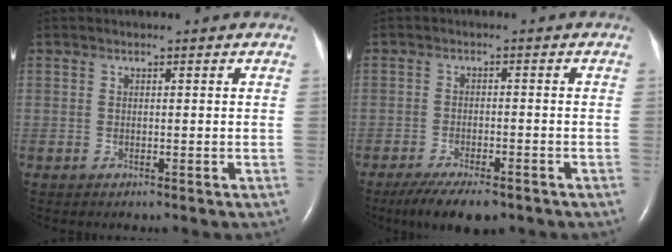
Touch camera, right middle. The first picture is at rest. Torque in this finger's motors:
{"motor_torque": [0.25, -0.19, 0.09, 0.03]}